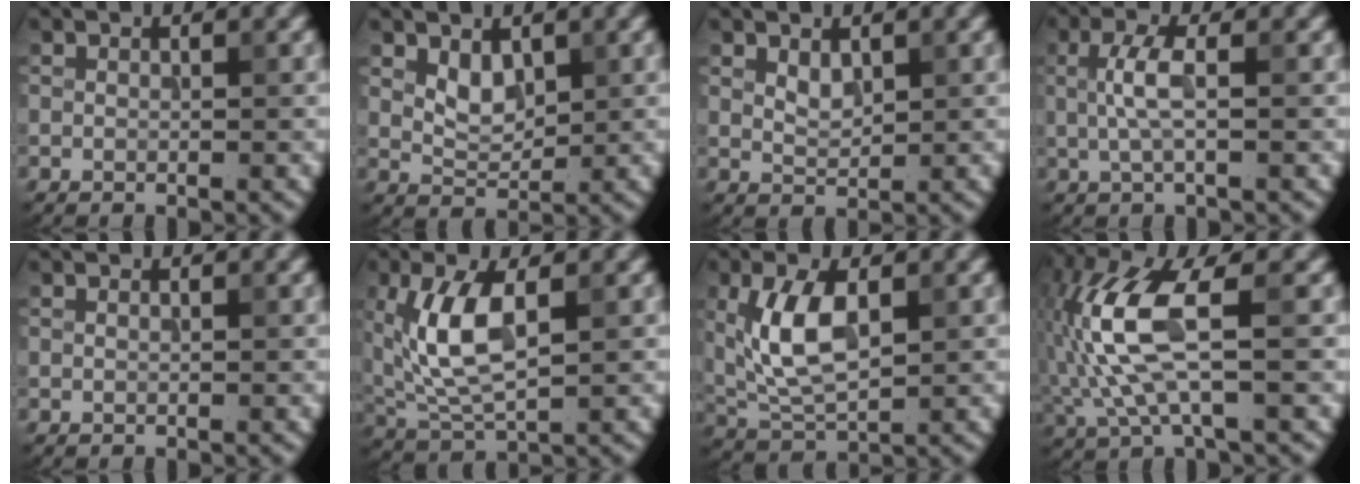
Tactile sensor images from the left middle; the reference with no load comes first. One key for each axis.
{"total": 2.2, "fx": 1.0, "fy": 1.4, "fz": 1.4, "tx": -0.025, "ty": -0.006, "tz": 0.025}
{"total": 1.5, "fx": 0.8, "fy": 0.8, "fz": 0.9, "tx": -0.018, "ty": -0.003, "tz": 0.020}
{"total": 2.9, "fx": 0.2, "fy": 0.7, "fz": 2.8, "tx": -0.061, "ty": 0.005, "tz": 0.004}
{"total": 0.0}
{"total": 6.6, "fx": 1.3, "fy": 3.0, "fz": 5.7, "tx": -0.126, "ty": 0.002, "tz": 0.027}
{"total": 6.0, "fx": 1.1, "fy": 3.0, "fz": 5.1, "tx": -0.112, "ty": 0.004, "tz": 0.025}
{"total": 8.1, "fx": 0.2, "fy": 2.7, "fz": 7.7, "tx": -0.185, "ty": 0.009, "tz": 0.004}